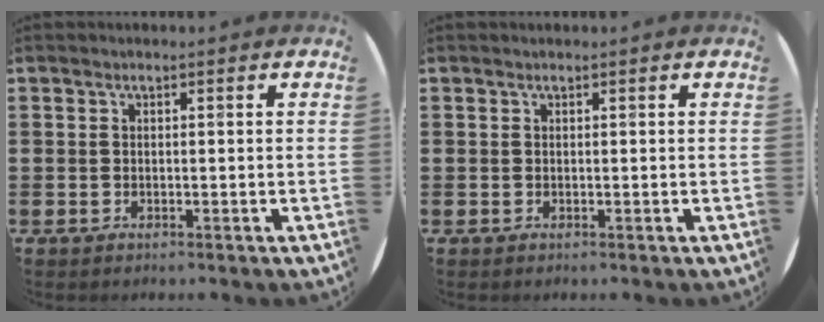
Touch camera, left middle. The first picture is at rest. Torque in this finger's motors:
{"motor_torque": [0.02, 0.07, -0.05, -0.01]}